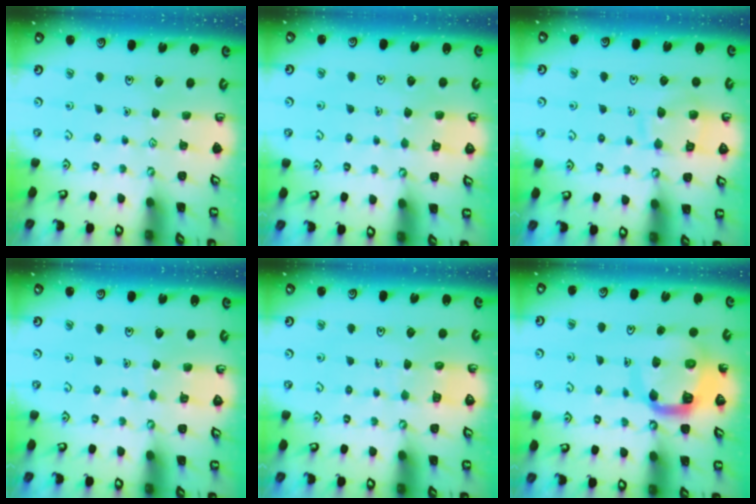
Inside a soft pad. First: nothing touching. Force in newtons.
{"total": 3.9, "press": 3.9, "slide": 0.3}
{"total": 10.7, "press": 10.6, "slide": 1.1}
{"total": 3.1, "press": 3.1, "slide": 0.4}
{"total": 5.4, "press": 5.4, "slide": 0.4}
{"total": 10.2, "press": 10.1, "slide": 1.4}